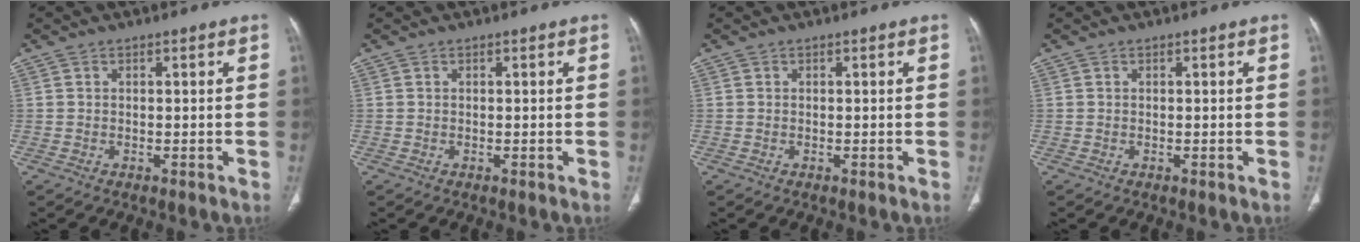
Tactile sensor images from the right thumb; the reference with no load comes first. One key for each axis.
{"total": 0.0}
{"total": 0.0}
{"total": 0.0}